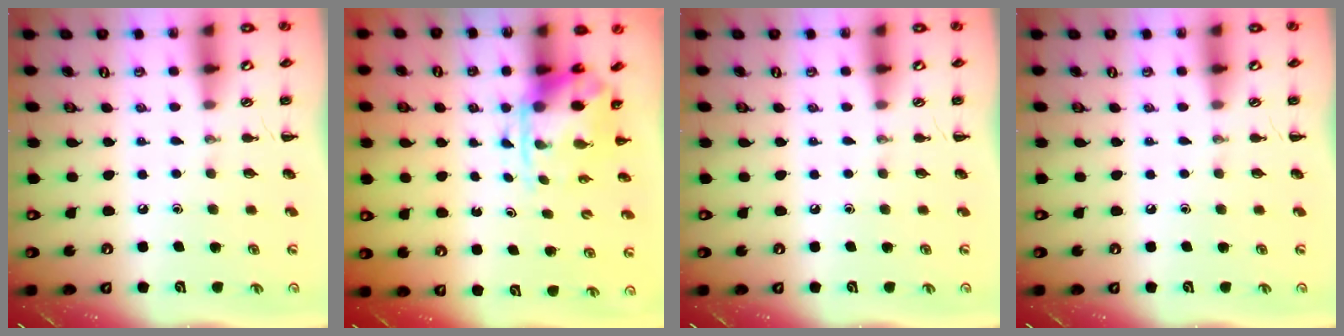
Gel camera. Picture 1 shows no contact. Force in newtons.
{"total": 3.6, "press": 3.5, "slide": 0.9}
{"total": 0.0}
{"total": 0.0}